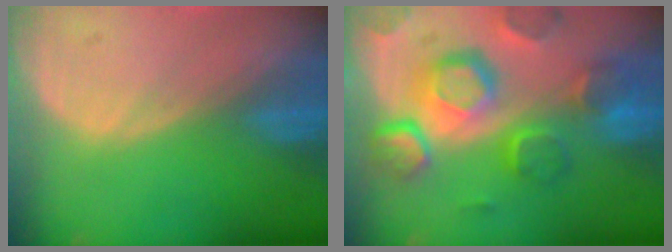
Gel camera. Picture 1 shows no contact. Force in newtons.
{"total": 12.4, "press": 10.7, "slide": 6.2}